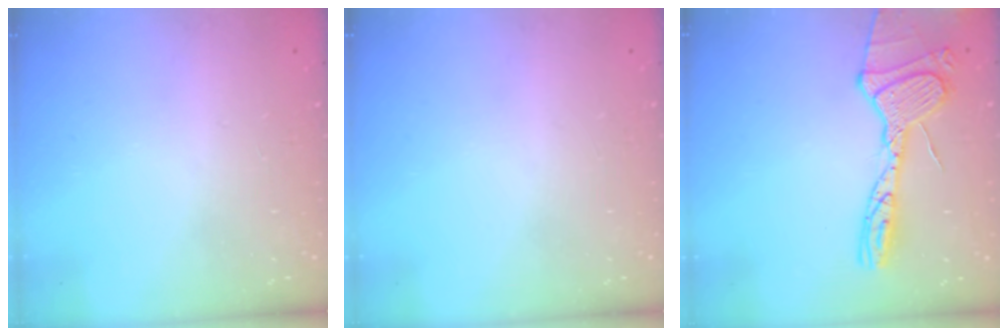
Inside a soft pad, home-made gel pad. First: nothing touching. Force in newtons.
{"total": 0.0}
{"total": 17.2, "press": 17.2, "slide": 1.5}